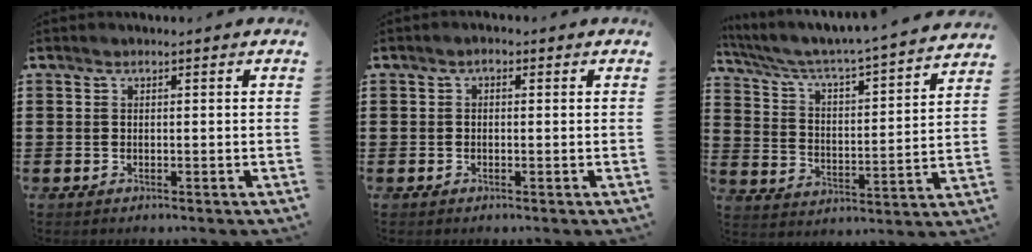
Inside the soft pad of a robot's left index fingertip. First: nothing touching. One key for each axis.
{"total": 1.1, "fx": -0.3, "fy": 0.7, "fz": 0.8, "tx": -0.017, "ty": 0.003, "tz": -0.006}
{"total": 3.6, "fx": 3.2, "fy": 0.1, "fz": 1.6, "tx": -0.051, "ty": -0.039, "tz": 0.040}